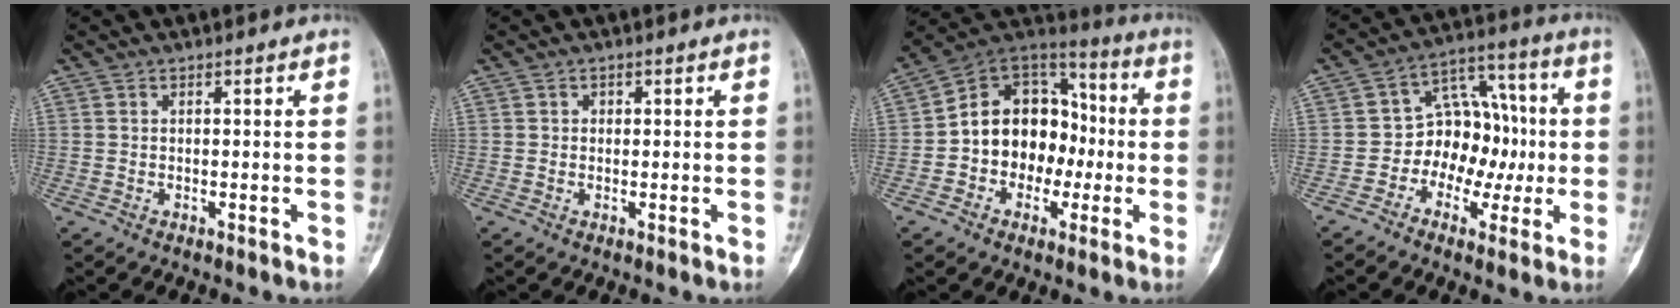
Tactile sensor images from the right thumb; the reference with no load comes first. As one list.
[{"total": 0.8, "force": [0.2, 0.8, 0.2], "torque": [0.008, 0.003, 0.001]}, {"total": 16.4, "force": [-2.1, 12.8, 10.1], "torque": [-0.107, 0.049, -0.042]}, {"total": 12.0, "force": [-1.9, 9.4, 7.3], "torque": [-0.057, 0.043, -0.042]}]